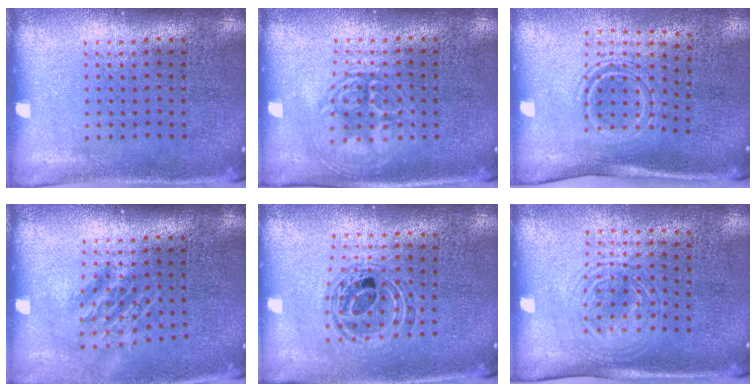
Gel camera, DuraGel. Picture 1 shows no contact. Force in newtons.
{"total": 1.7, "press": 1.7, "slide": 0.3}
{"total": 1.6, "press": 1.0, "slide": 1.2}
{"total": 1.5, "press": 1.1, "slide": 1.1}
{"total": 0.9, "press": 0.9, "slide": 0.2}
{"total": 1.5, "press": 1.3, "slide": 0.7}